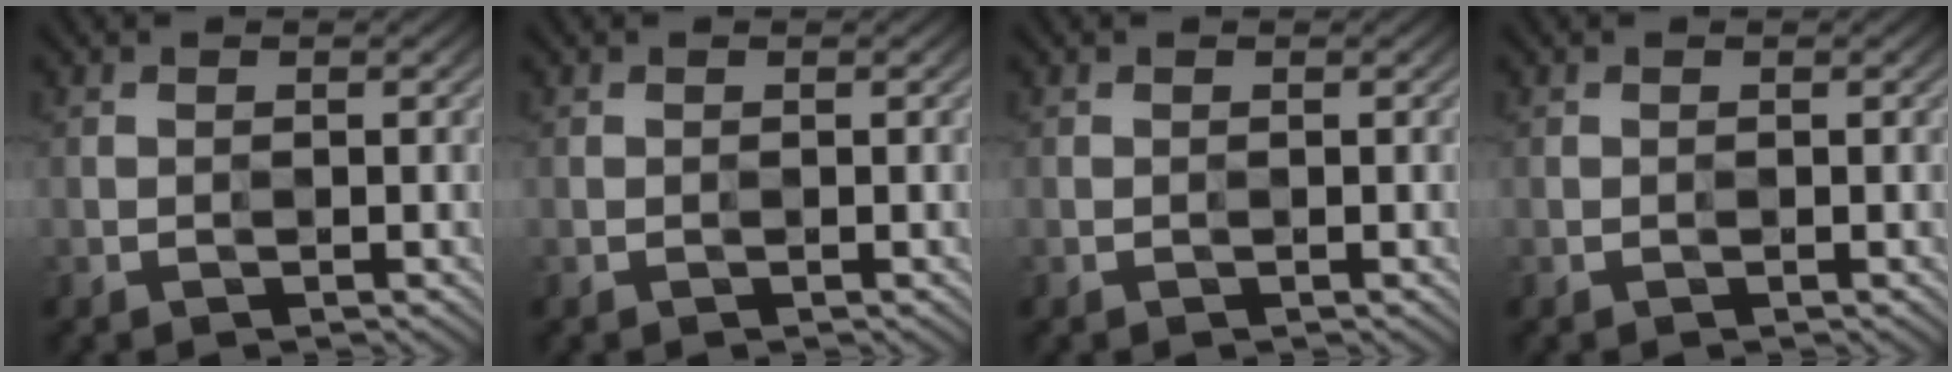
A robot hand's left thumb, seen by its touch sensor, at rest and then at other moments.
{"total": 0.0}
{"total": 0.0}
{"total": 0.0}